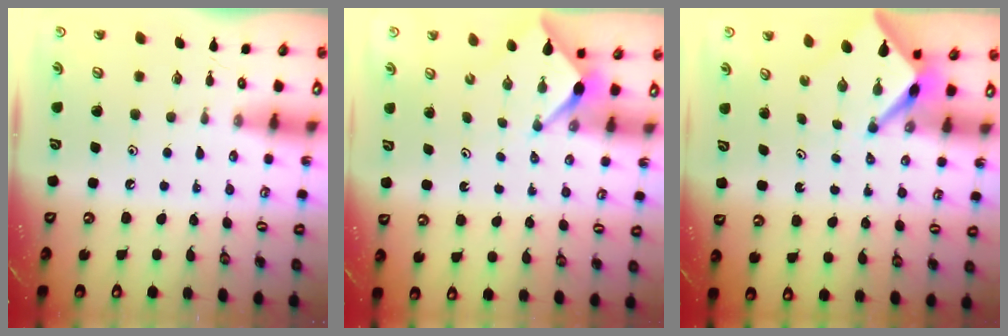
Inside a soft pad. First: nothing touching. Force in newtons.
{"total": 2.6, "press": 2.6, "slide": 0.3}
{"total": 3.8, "press": 3.8, "slide": 0.2}